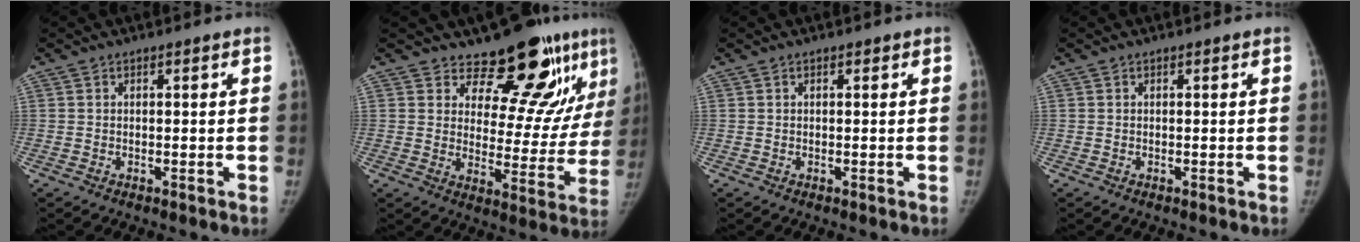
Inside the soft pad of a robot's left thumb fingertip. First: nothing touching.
{"total": 15.5, "force": [11.7, 6.1, 8.2], "torque": [-0.050, -0.101, 0.158]}
{"total": 0.0}
{"total": 0.0}